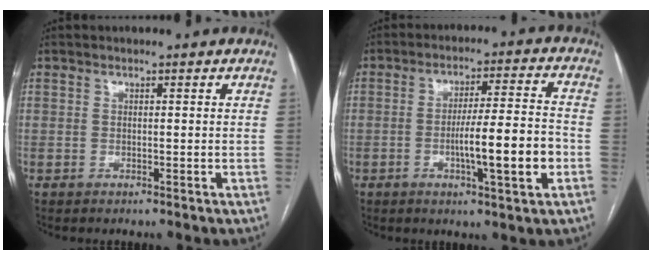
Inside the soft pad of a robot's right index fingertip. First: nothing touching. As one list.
[{"total": 10.6, "force": [-2.8, 0.6, 10.2], "torque": [-0.163, 0.005, -0.042]}]